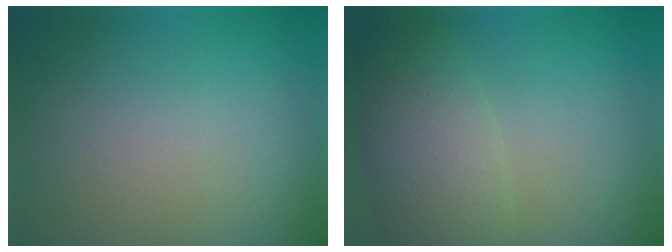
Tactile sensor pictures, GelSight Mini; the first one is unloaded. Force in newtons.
{"total": 6.1, "press": 6.1, "slide": 0.4}